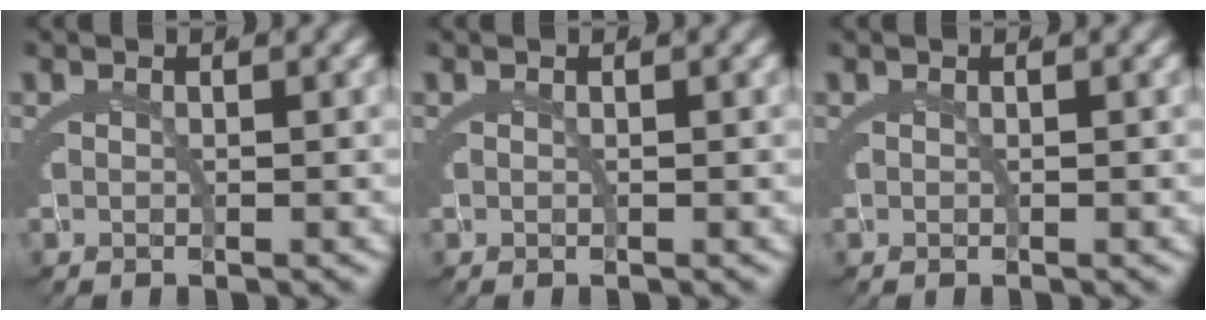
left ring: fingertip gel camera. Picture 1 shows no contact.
{"total": 0.0}
{"total": 0.0}